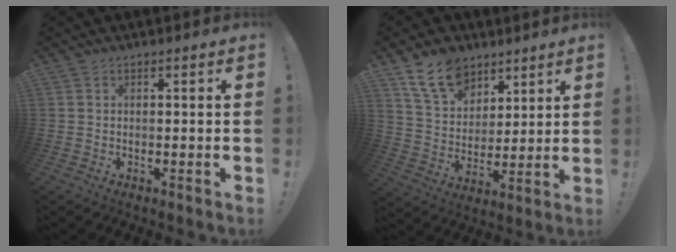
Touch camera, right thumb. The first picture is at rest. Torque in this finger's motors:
{"motor_torque": [1.40, 1.41, 0.10, 0.10, 0.00]}